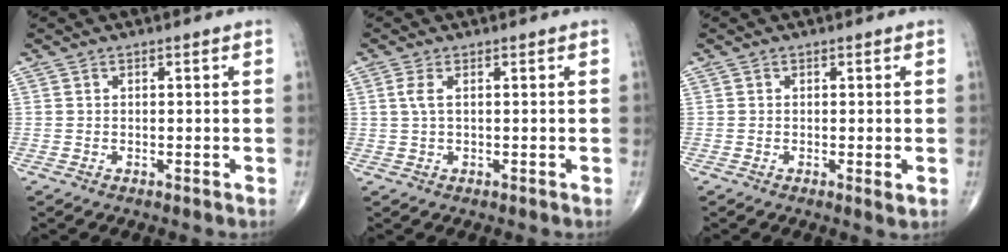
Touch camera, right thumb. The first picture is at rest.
{"total": 2.4, "force": [0.6, 0.7, 2.2], "torque": [-0.062, 0.008, 0.017]}
{"total": 1.2, "force": [-0.1, 0.2, 1.2], "torque": [-0.020, -0.006, -0.004]}